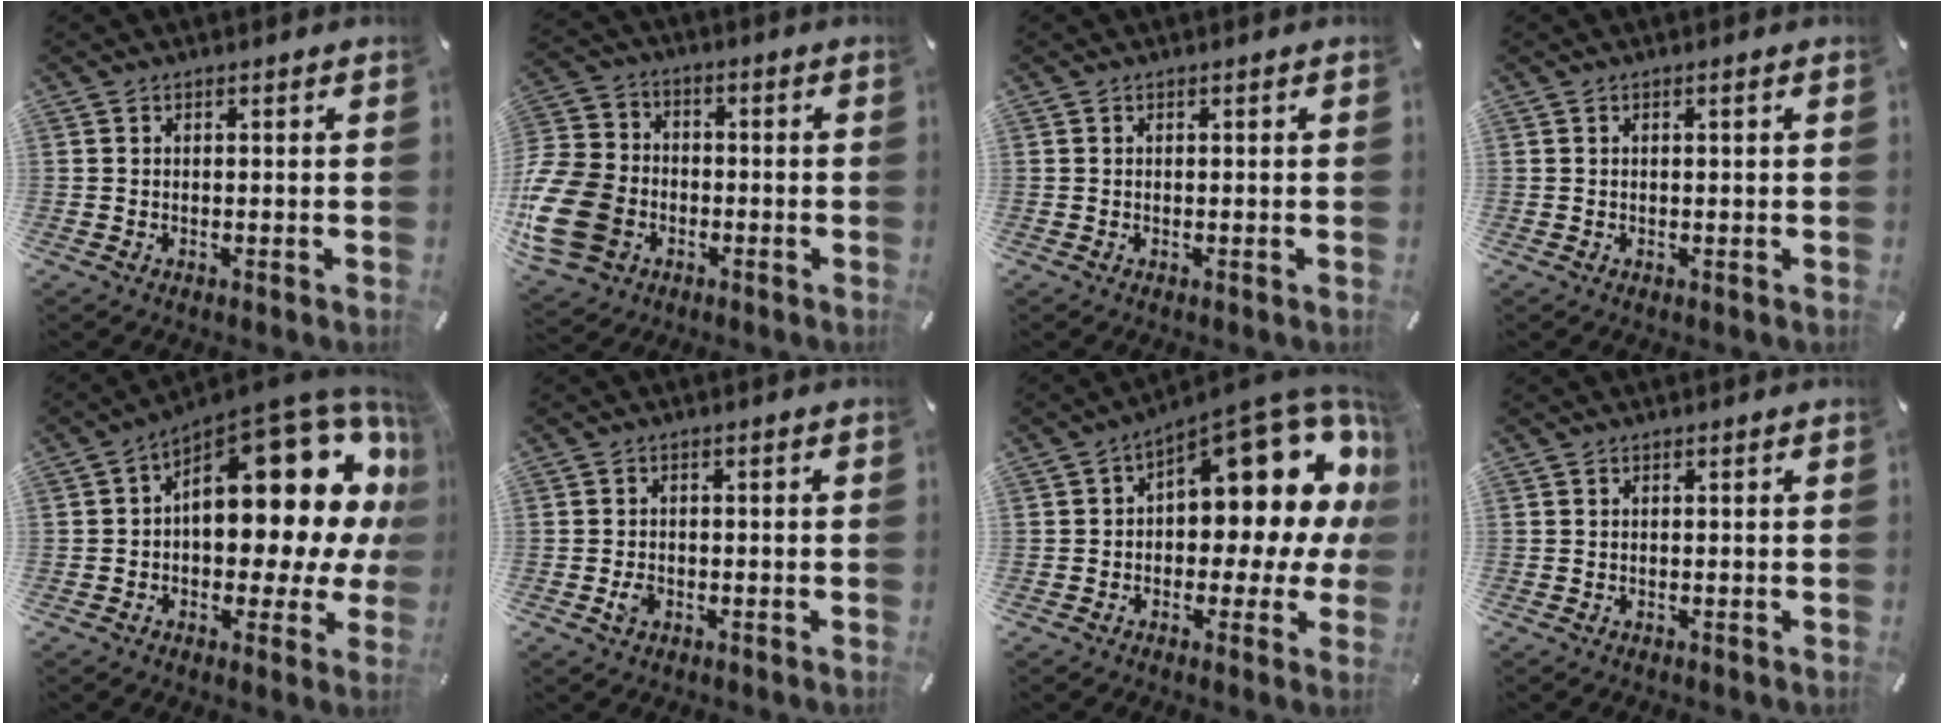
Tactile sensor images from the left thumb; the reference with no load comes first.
{"total": 15.6, "force": [-4.8, 12.5, 8.0], "torque": [-0.169, 0.034, -0.086]}
{"total": 0.0}
{"total": 0.7, "force": [0.2, 0.0, 0.7], "torque": [-0.011, 0.000, 0.003]}
{"total": 21.4, "force": [7.4, 11.0, 16.8], "torque": [-0.194, -0.082, 0.124]}
{"total": 2.4, "force": [-0.8, 1.8, 1.4], "torque": [-0.031, 0.000, -0.016]}
{"total": 16.1, "force": [7.7, 7.7, 11.8], "torque": [-0.134, -0.078, 0.122]}
{"total": 0.0}